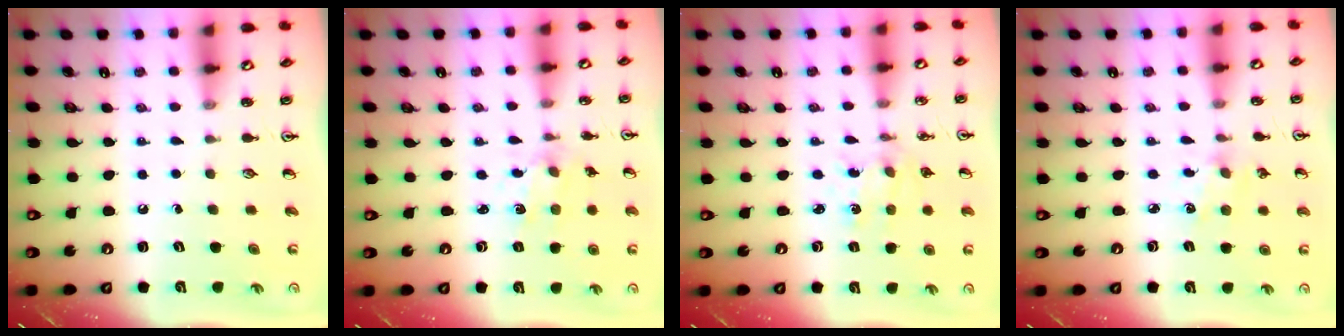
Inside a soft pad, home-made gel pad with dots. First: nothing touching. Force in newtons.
{"total": 1.9, "press": 1.9, "slide": 0.5}
{"total": 1.4, "press": 1.4, "slide": 0.2}
{"total": 1.8, "press": 1.8, "slide": 0.3}